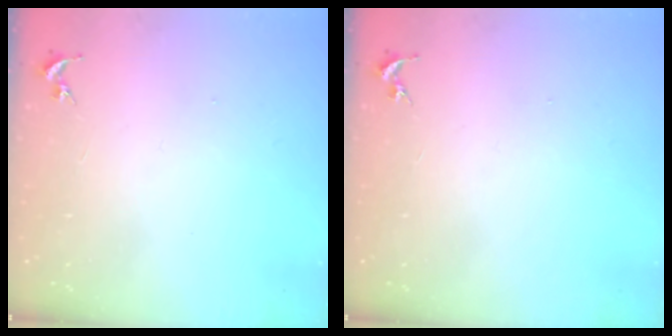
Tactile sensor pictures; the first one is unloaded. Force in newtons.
{"total": 0.0}